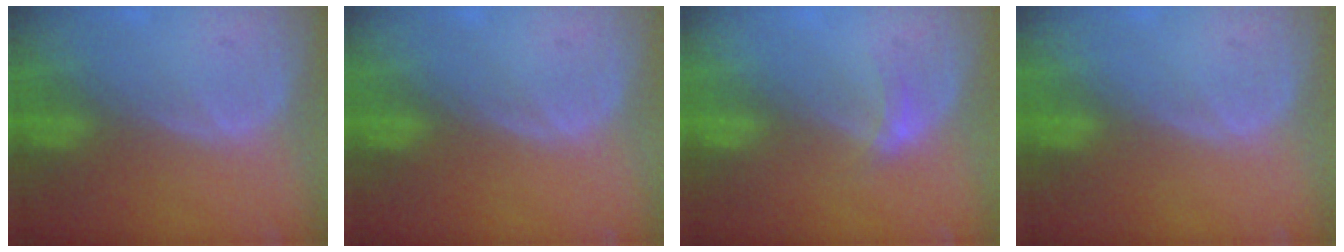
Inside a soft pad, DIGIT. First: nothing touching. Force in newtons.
{"total": 0.0}
{"total": 1.9, "press": 1.5, "slide": 1.1}
{"total": 0.0}